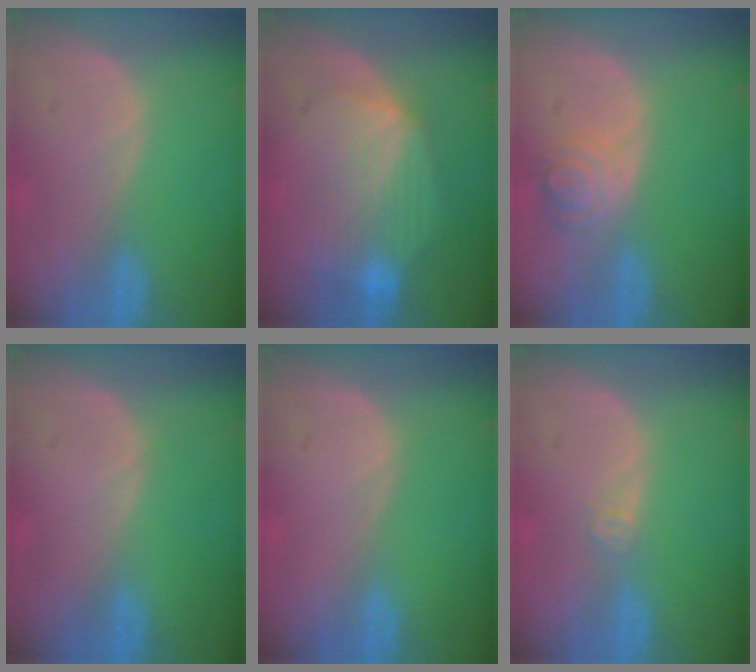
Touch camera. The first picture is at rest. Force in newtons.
{"total": 8.5, "press": 7.9, "slide": 3.0}
{"total": 4.2, "press": 4.2, "slide": 0.7}
{"total": 0.0}
{"total": 0.0}
{"total": 1.7, "press": 1.4, "slide": 1.0}